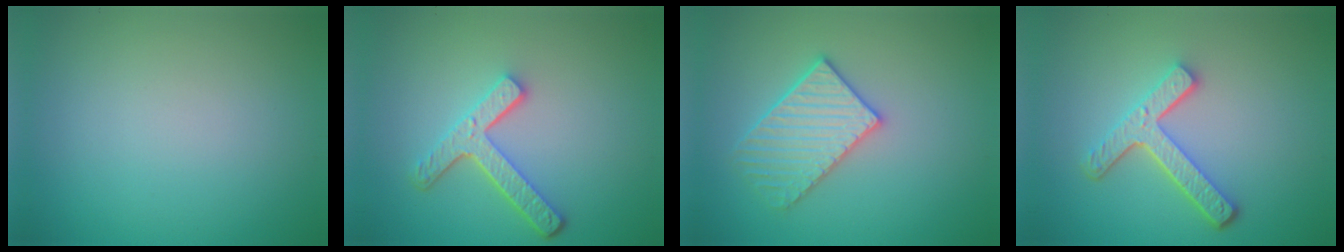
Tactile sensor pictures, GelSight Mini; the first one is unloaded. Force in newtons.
{"total": 4.1, "press": 3.2, "slide": 2.5}
{"total": 3.4, "press": 3.3, "slide": 0.8}
{"total": 4.2, "press": 3.3, "slide": 2.7}